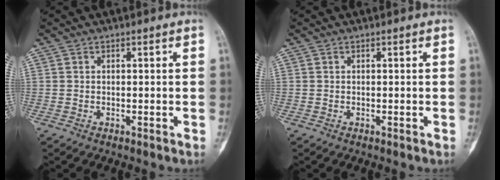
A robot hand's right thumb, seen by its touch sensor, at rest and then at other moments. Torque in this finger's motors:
{"motor_torque": [0.00, 0.00, 0.01, 0.00, 0.00]}